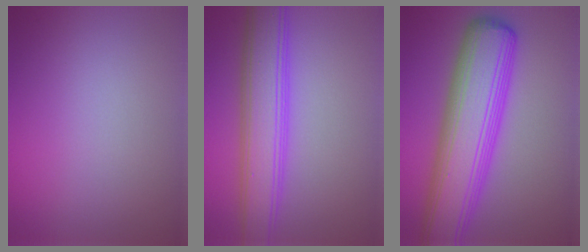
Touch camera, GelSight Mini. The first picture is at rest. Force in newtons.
{"total": 7.5, "press": 7.5, "slide": 0.1}
{"total": 10.4, "press": 10.4, "slide": 0.2}